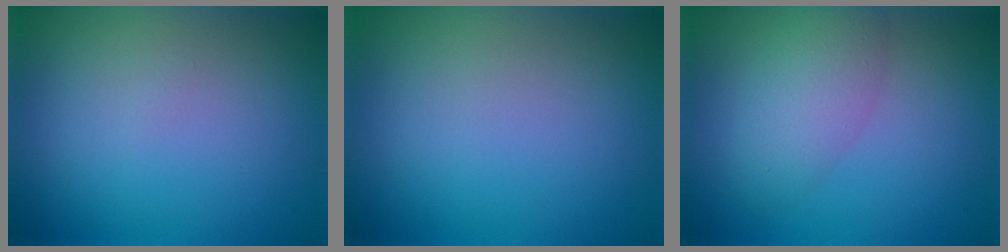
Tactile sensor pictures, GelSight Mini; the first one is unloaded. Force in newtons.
{"total": 0.0}
{"total": 2.3, "press": 2.3, "slide": 0.2}